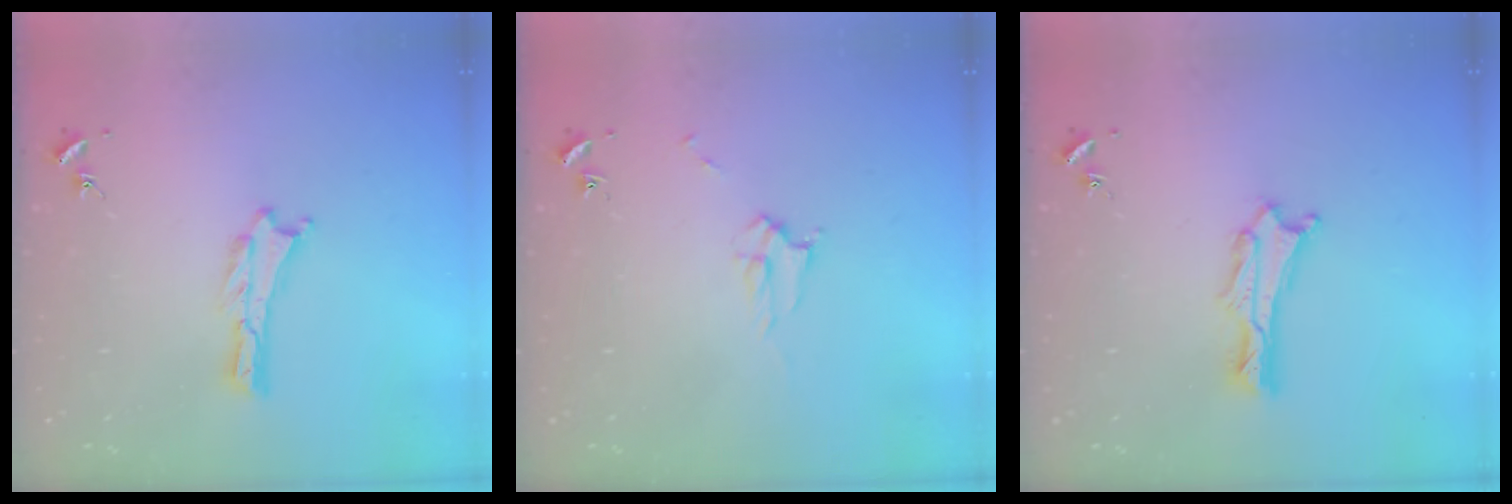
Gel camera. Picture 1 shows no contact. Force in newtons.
{"total": 2.3, "press": 2.3, "slide": 0.3}
{"total": 1.1, "press": 1.1, "slide": 0.2}